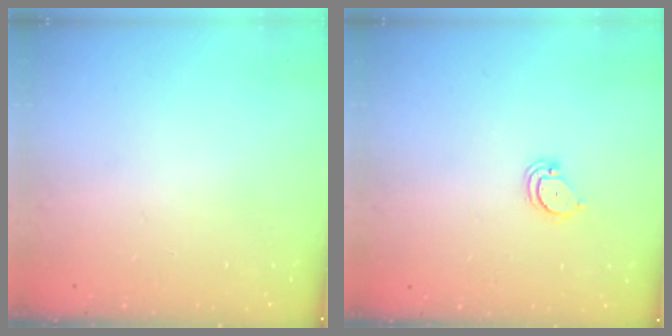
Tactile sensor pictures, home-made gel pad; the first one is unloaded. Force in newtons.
{"total": 2.1, "press": 2.1, "slide": 0.1}